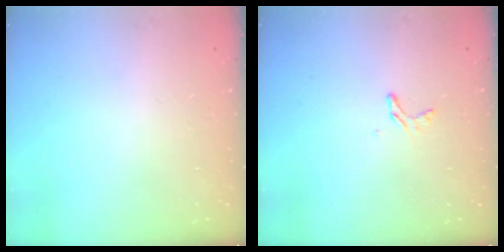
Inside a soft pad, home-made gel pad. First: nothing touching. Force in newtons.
{"total": 3.8, "press": 3.8, "slide": 0.2}